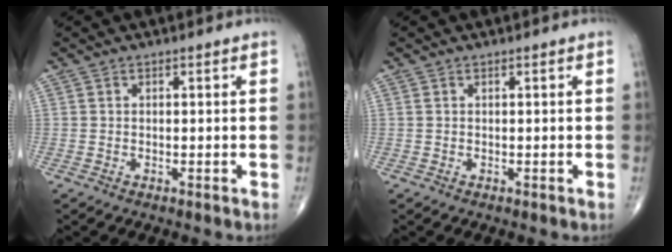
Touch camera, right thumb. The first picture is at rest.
{"total": 0.0}